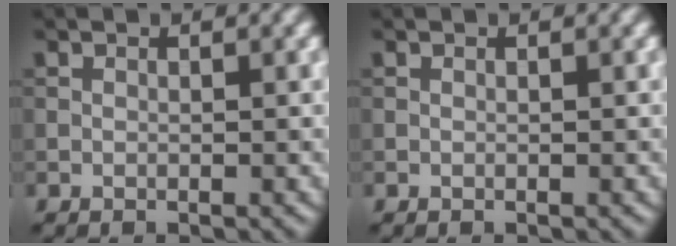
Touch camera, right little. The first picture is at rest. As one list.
[{"total": 0.0}]